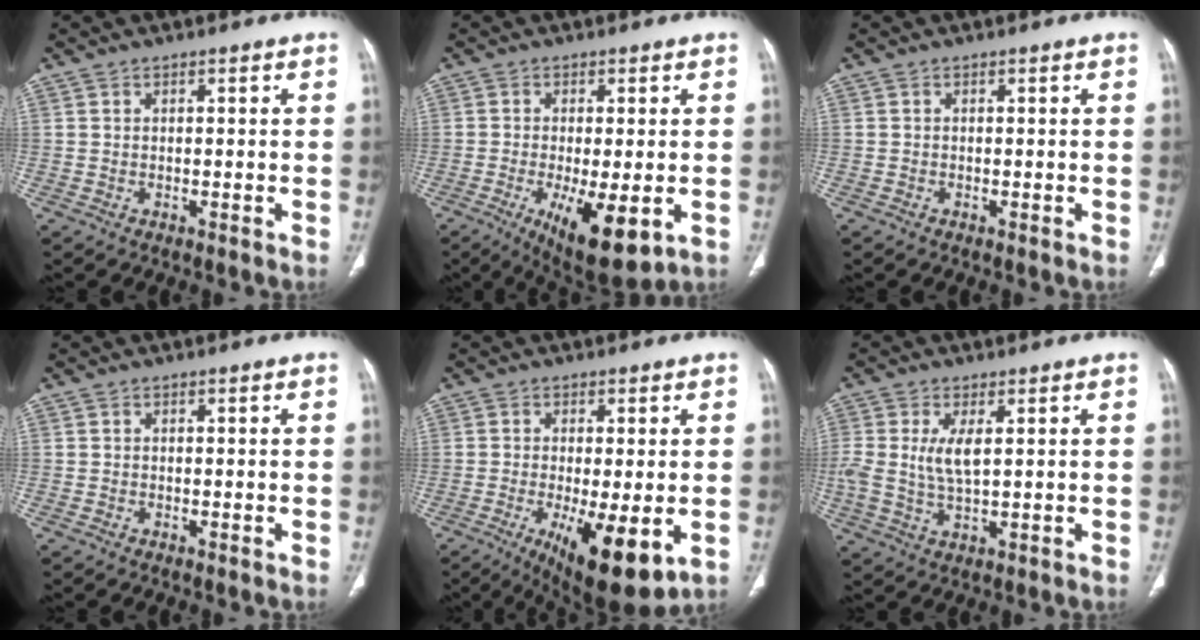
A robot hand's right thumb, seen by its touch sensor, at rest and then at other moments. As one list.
[{"total": 11.9, "force": [-3.8, 4.1, 10.5], "torque": [-0.166, -0.019, -0.048]}, {"total": 0.0}, {"total": 0.0}, {"total": 13.3, "force": [-4.0, 4.3, 11.9], "torque": [-0.178, -0.022, -0.049]}, {"total": 6.0, "force": [1.1, 2.5, 5.3], "torque": [-0.125, -0.006, 0.025]}]